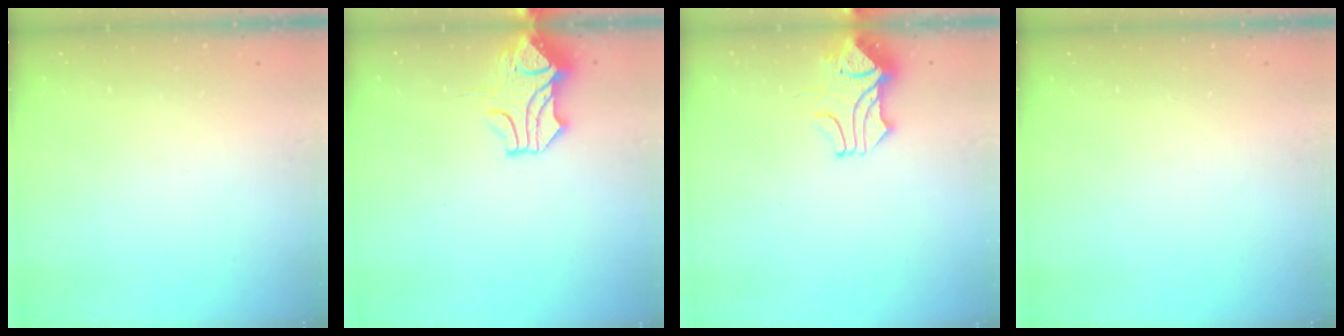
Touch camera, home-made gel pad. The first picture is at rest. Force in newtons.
{"total": 1.6, "press": 0.9, "slide": 1.3}
{"total": 1.9, "press": 1.6, "slide": 1.0}
{"total": 0.0}